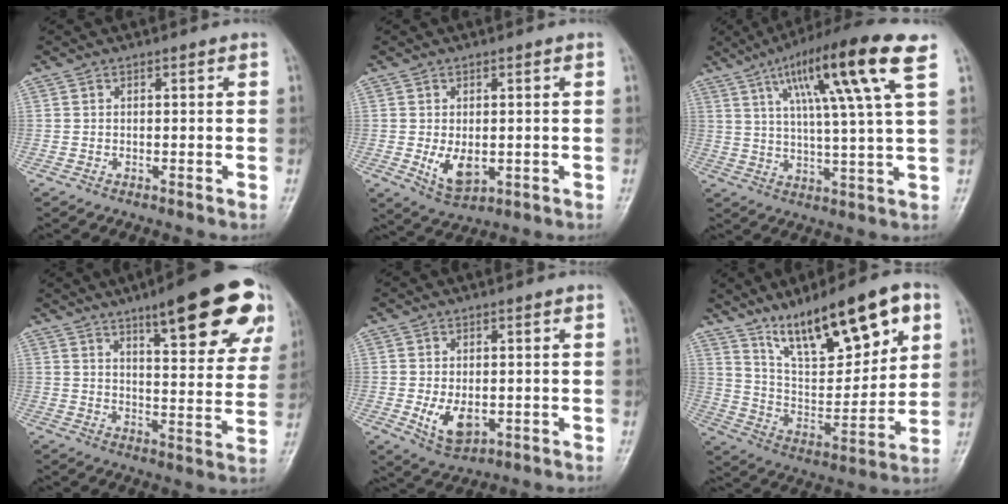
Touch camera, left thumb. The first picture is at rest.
{"total": 5.9, "force": [-0.7, 3.6, 4.6], "torque": [-0.070, -0.013, -0.002]}
{"total": 17.4, "force": [7.9, 1.2, 15.5], "torque": [-0.254, -0.010, 0.124]}
{"total": 20.6, "force": [11.7, 5.5, 16.0], "torque": [-0.180, -0.036, 0.158]}
{"total": 6.4, "force": [-1.3, 4.1, 4.7], "torque": [-0.070, -0.007, -0.012]}
{"total": 21.4, "force": [12.1, 7.3, 16.1], "torque": [-0.216, -0.041, 0.215]}